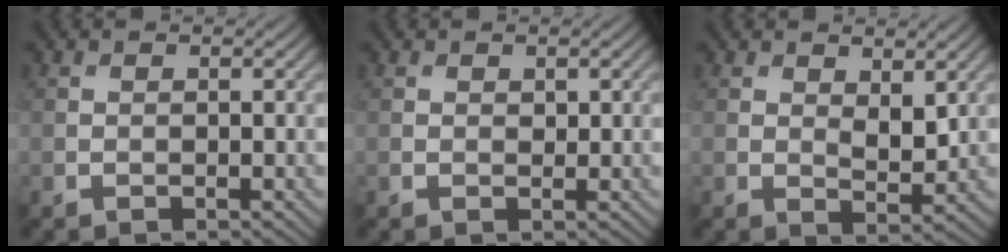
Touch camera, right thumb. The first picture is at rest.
{"total": 0.6, "force": [0.3, 0.4, 0.3], "torque": [-0.004, -0.002, 0.005]}
{"total": 3.4, "force": [1.3, 1.6, 2.7], "torque": [-0.050, -0.007, 0.027]}